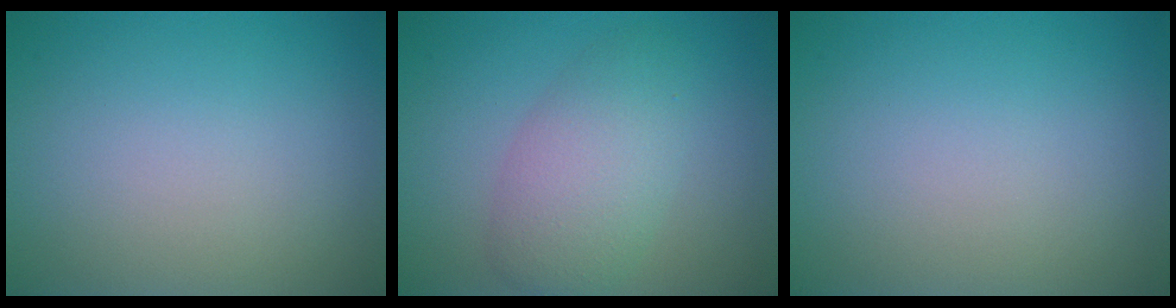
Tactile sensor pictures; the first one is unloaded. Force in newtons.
{"total": 4.6, "press": 4.6, "slide": 0.3}
{"total": 0.0}